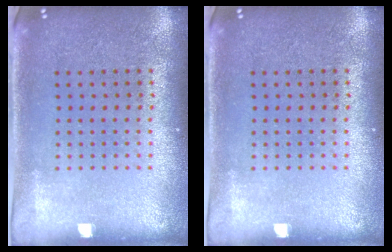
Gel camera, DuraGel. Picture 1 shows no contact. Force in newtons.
{"total": 0.0}